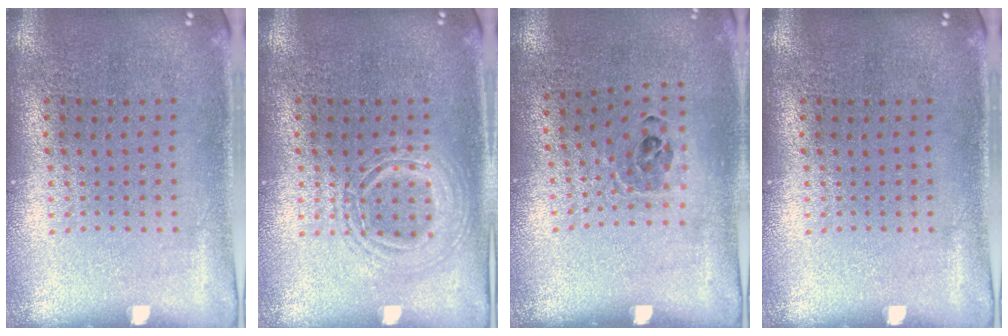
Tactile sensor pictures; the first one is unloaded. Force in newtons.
{"total": 2.3, "press": 2.3, "slide": 0.2}
{"total": 0.9, "press": 0.8, "slide": 0.5}
{"total": 0.0}